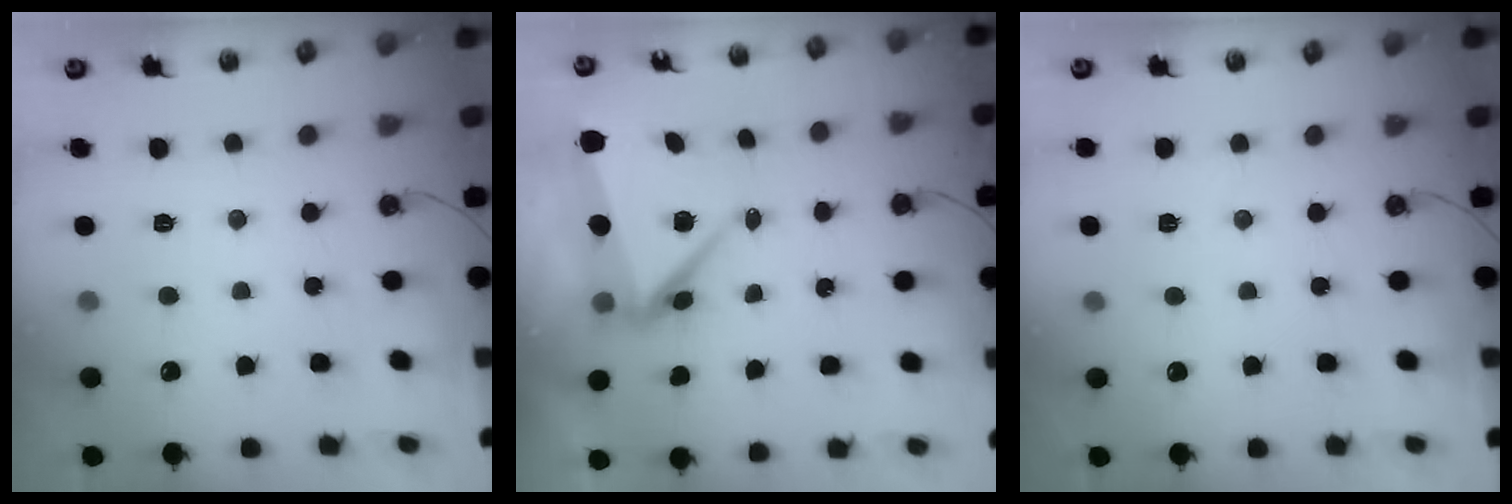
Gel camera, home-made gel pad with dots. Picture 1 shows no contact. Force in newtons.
{"total": 10.3, "press": 9.3, "slide": 4.3}
{"total": 2.0, "press": 1.9, "slide": 0.8}